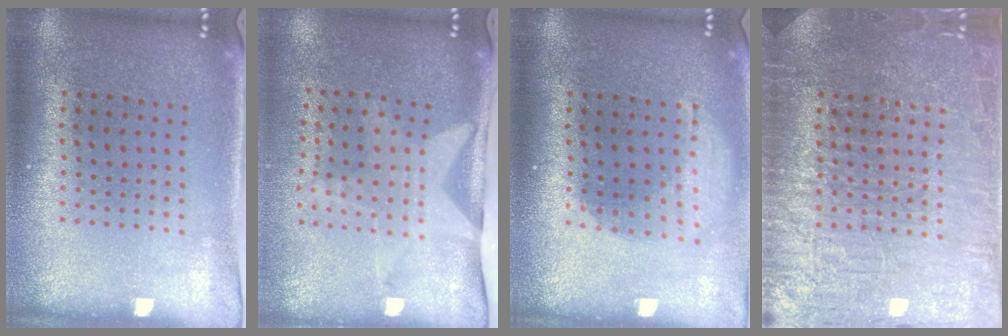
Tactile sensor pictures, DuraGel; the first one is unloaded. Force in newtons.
{"total": 2.1, "press": 1.5, "slide": 1.4}
{"total": 1.6, "press": 1.2, "slide": 1.0}
{"total": 6.8, "press": 6.8, "slide": 1.0}